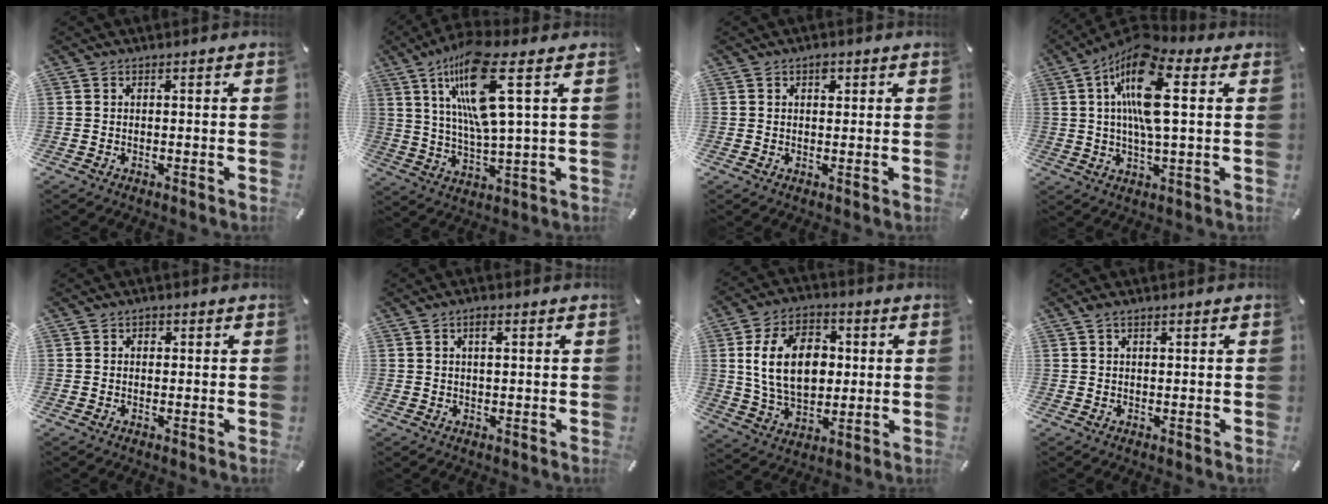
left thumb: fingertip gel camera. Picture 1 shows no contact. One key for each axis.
{"total": 16.6, "fx": 7.1, "fy": 3.3, "fz": 14.7, "tx": -0.307, "ty": -0.020, "tz": 0.105}
{"total": 1.7, "fx": 0.8, "fy": 1.1, "fz": 1.0, "tx": -0.015, "ty": 0.001, "tz": 0.012}
{"total": 15.6, "fx": 3.8, "fy": 5.8, "fz": 14.0, "tx": -0.277, "ty": 0.001, "tz": 0.063}
{"total": 0.9, "fx": 0.2, "fy": 0.8, "fz": 0.3, "tx": 0.001, "ty": 0.003, "tz": 0.000}
{"total": 2.1, "fx": 0.7, "fy": 0.7, "fz": 1.8, "tx": -0.039, "ty": 0.005, "tz": 0.011}
{"total": 15.3, "fx": 1.8, "fy": 10.5, "fz": 10.9, "tx": -0.227, "ty": 0.009, "tz": 0.027}
{"total": 1.2, "fx": 0.6, "fy": 0.5, "fz": 0.9, "tx": -0.019, "ty": 0.003, "tz": 0.011}